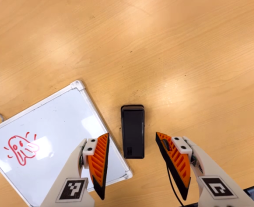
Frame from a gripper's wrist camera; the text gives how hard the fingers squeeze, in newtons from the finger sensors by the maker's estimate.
{"total": 0.0}